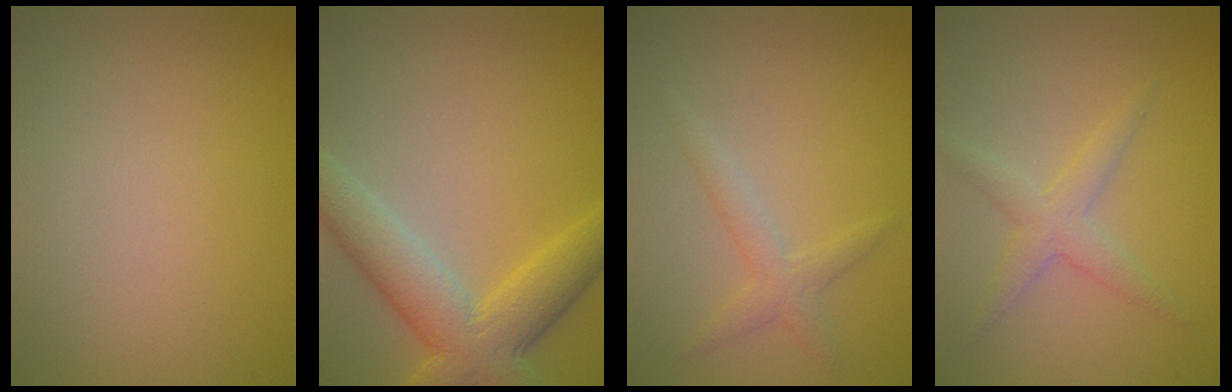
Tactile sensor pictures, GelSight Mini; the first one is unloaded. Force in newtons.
{"total": 6.8, "press": 6.8, "slide": 0.3}
{"total": 1.8, "press": 1.8, "slide": 0.1}
{"total": 2.4, "press": 2.4, "slide": 0.1}